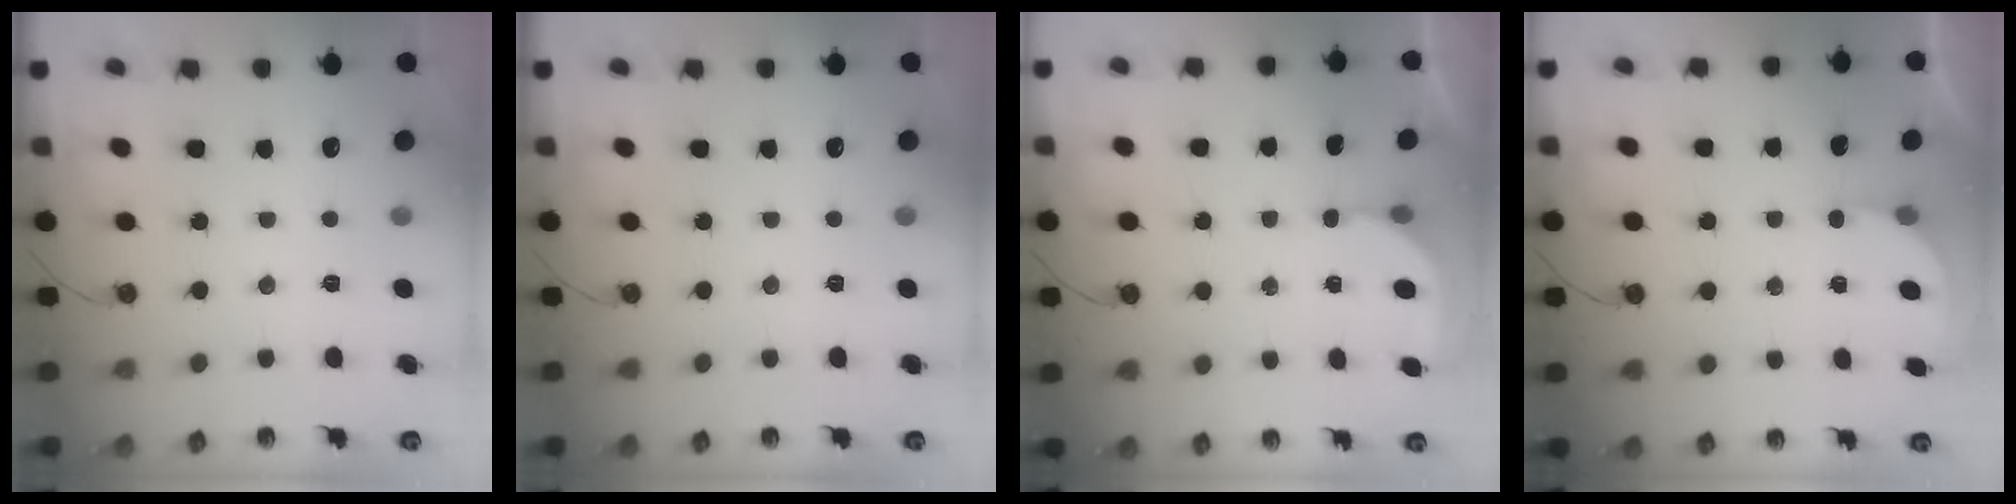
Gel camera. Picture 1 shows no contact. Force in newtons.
{"total": 0.0}
{"total": 2.9, "press": 2.9, "slide": 0.2}
{"total": 2.6, "press": 2.6, "slide": 0.0}